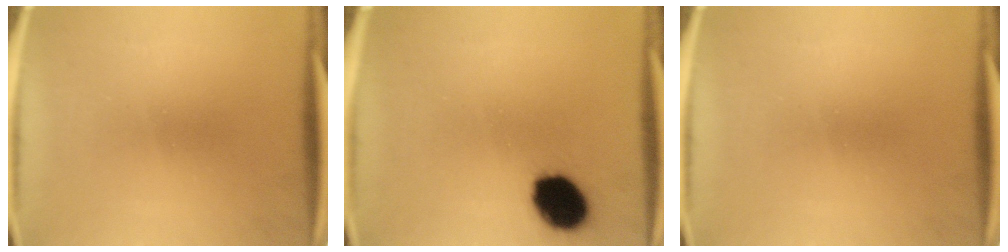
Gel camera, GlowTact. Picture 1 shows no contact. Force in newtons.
{"total": 11.3}
{"total": 0.0}